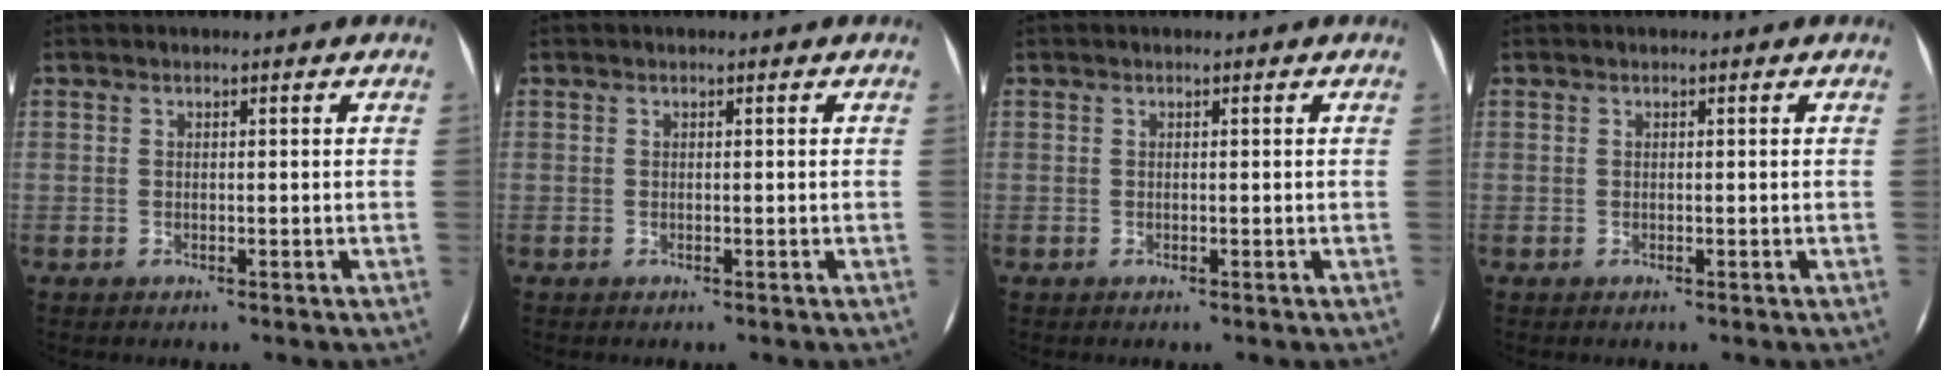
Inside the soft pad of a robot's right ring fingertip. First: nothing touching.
{"total": 0.0}
{"total": 0.0}
{"total": 0.0}